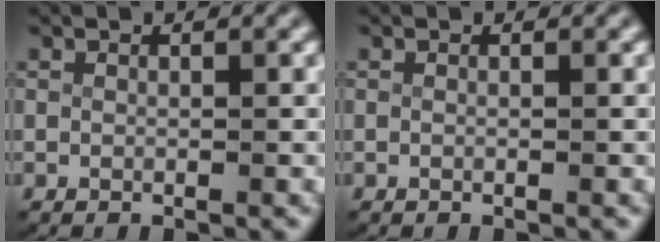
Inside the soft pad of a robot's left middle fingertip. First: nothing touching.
{"total": 0.0}